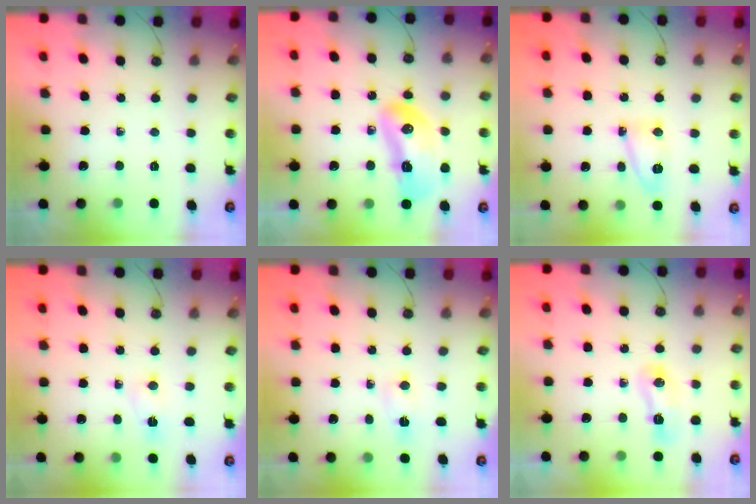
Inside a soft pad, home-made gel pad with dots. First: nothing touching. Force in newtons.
{"total": 14.0, "press": 13.9, "slide": 1.7}
{"total": 7.2, "press": 7.2, "slide": 0.6}
{"total": 2.5, "press": 2.4, "slide": 0.5}
{"total": 2.6, "press": 1.3, "slide": 2.2}
{"total": 23.1, "press": 9.5, "slide": 21.1}